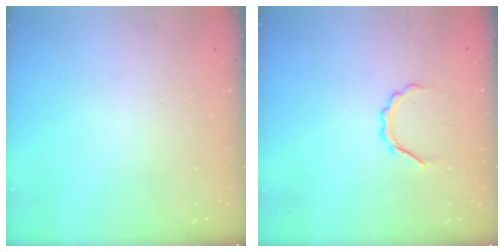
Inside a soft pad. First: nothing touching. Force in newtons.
{"total": 3.9, "press": 3.8, "slide": 0.6}